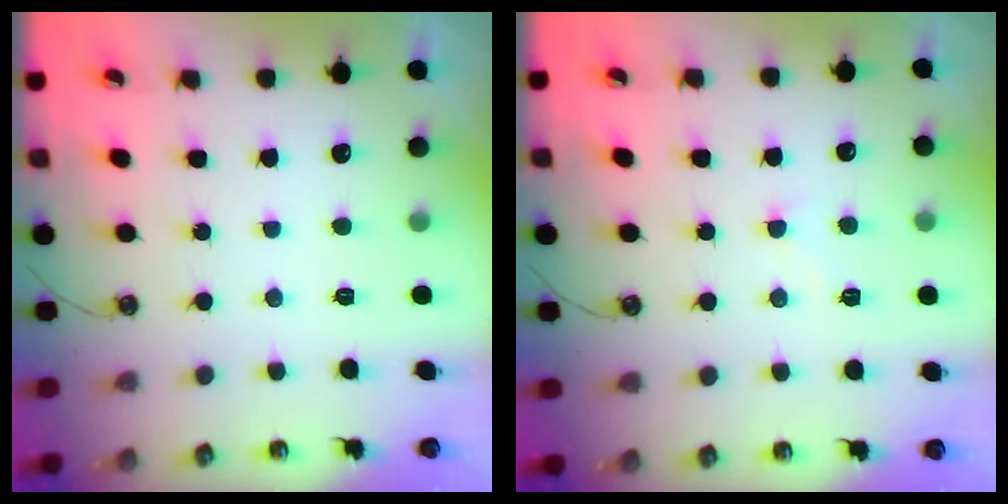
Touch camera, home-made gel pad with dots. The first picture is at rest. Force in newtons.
{"total": 0.8, "press": 0.6, "slide": 0.5}